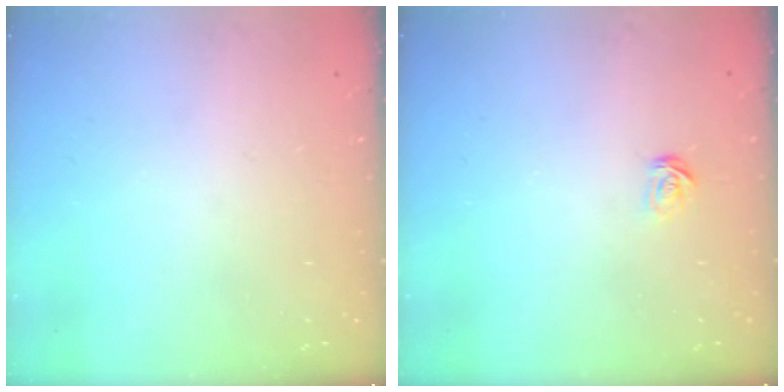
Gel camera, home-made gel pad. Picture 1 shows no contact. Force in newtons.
{"total": 2.3, "press": 2.3, "slide": 0.1}